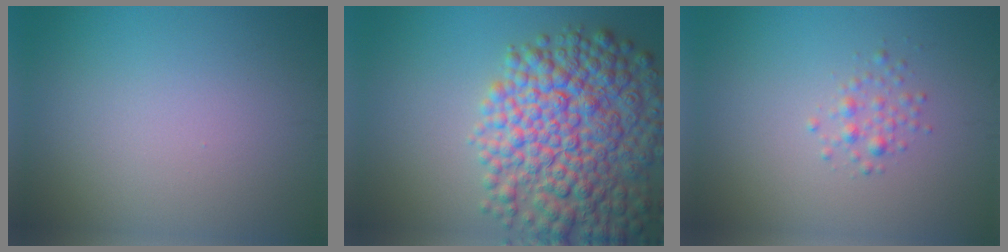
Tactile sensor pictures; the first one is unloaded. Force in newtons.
{"total": 11.2, "press": 11.2, "slide": 0.4}
{"total": 1.3, "press": 1.3, "slide": 0.0}